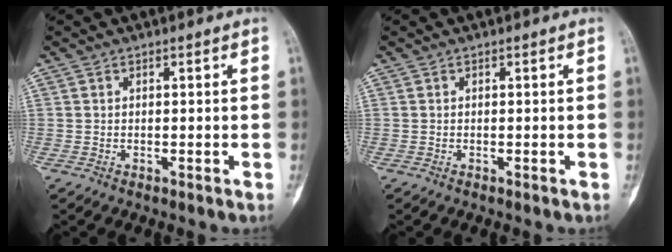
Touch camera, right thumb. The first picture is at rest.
{"total": 0.0}